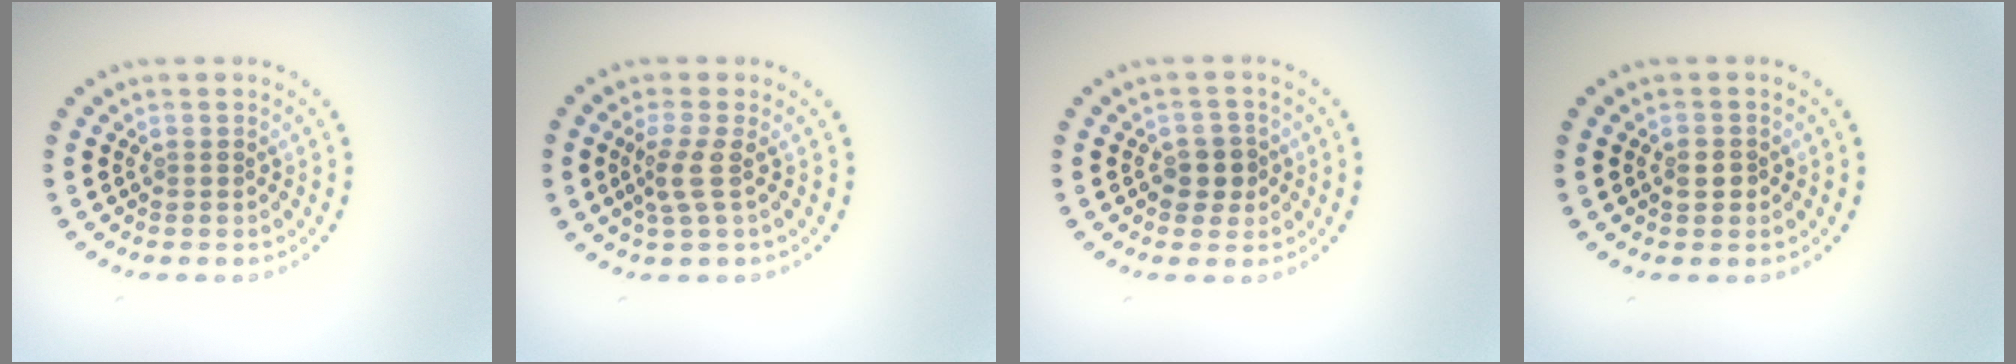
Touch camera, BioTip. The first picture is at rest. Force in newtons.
{"total": 2.3, "press": 1.6, "slide": 1.6}
{"total": 1.9, "press": 1.8, "slide": 0.7}
{"total": 1.4, "press": 1.4, "slide": 0.3}